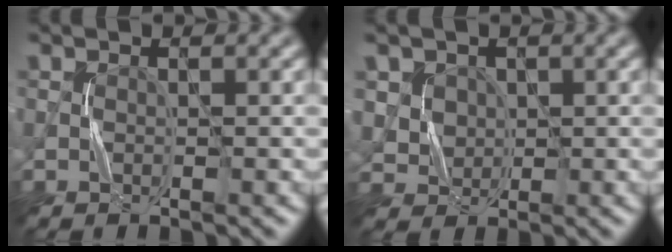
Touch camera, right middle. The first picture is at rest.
{"total": 3.3, "force": [1.5, 2.9, 0.8], "torque": [-0.018, 0.008, 0.034]}